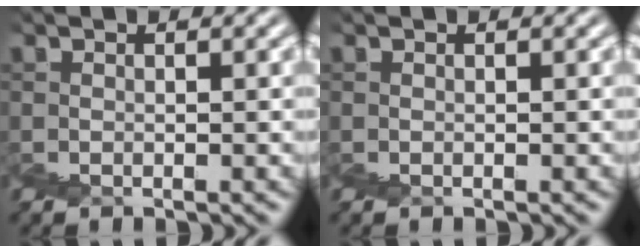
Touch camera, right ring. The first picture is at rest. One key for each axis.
{"total": 0.0}